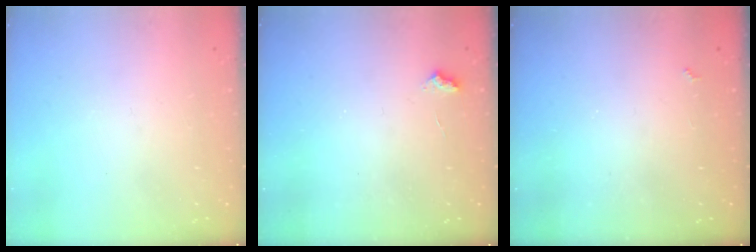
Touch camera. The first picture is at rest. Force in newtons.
{"total": 3.0, "press": 2.9, "slide": 0.5}
{"total": 2.5, "press": 2.5, "slide": 0.4}